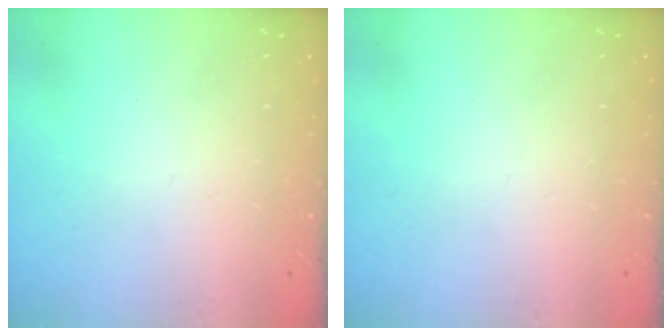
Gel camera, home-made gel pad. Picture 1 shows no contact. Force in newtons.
{"total": 0.0}